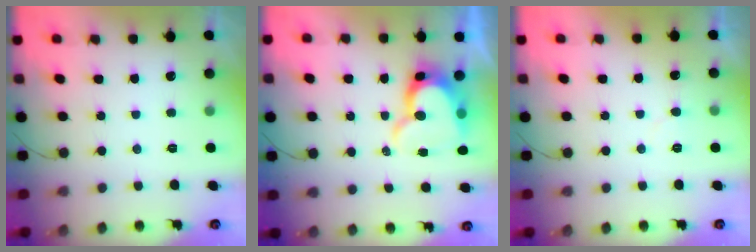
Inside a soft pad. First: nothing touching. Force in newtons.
{"total": 12.5, "press": 12.5, "slide": 1.2}
{"total": 5.3, "press": 5.3, "slide": 0.5}